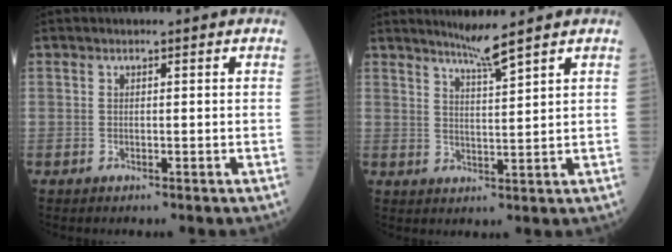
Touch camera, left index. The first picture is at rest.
{"total": 4.2, "force": [3.5, -1.2, 1.9], "torque": [-0.038, -0.011, 0.070]}